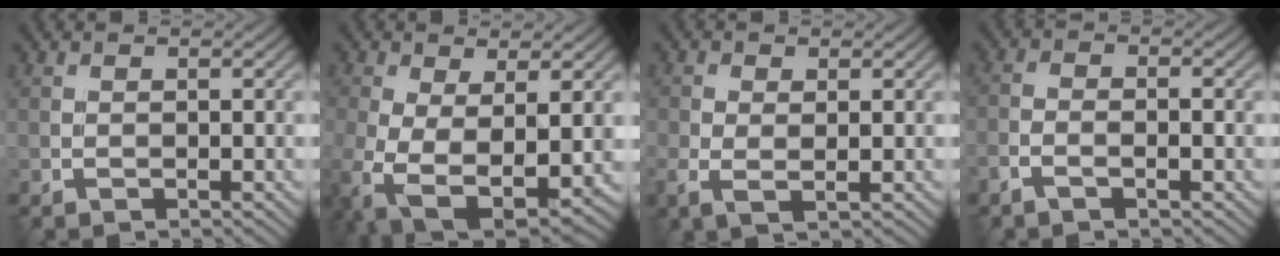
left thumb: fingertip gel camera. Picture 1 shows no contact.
{"total": 10.9, "force": [-2.6, 5.7, 8.9], "torque": [-0.211, -0.054, -0.025]}
{"total": 3.5, "force": [-0.3, 1.9, 2.9], "torque": [-0.077, -0.007, -0.007]}
{"total": 2.4, "force": [-1.4, 0.7, 1.9], "torque": [-0.043, 0.001, -0.033]}